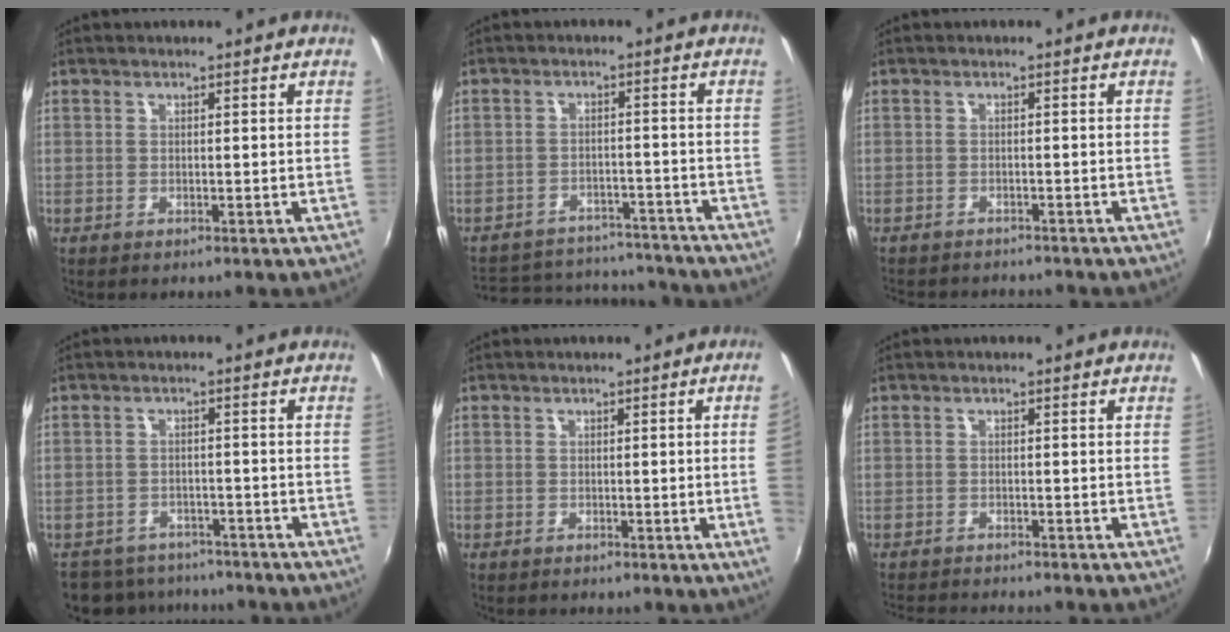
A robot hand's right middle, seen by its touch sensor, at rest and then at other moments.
{"total": 16.0, "force": [-13.8, 6.5, 4.7], "torque": [-0.116, 0.032, -0.173]}
{"total": 5.7, "force": [-5.3, 1.4, 1.6], "torque": [-0.045, -0.015, -0.079]}
{"total": 10.5, "force": [-9.1, 4.5, 2.4], "torque": [-0.067, 0.003, -0.132]}
{"total": 3.3, "force": [-0.1, -1.9, 2.7], "torque": [-0.047, -0.013, 0.006]}
{"total": 4.4, "force": [-4.3, 0.1, 1.2], "torque": [-0.036, -0.016, -0.075]}